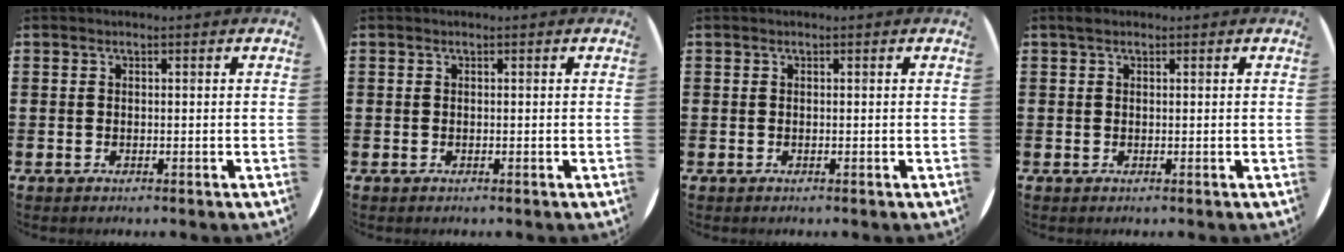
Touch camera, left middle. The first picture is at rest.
{"total": 0.0}
{"total": 0.0}
{"total": 0.7, "force": [0.5, 0.4, 0.3], "torque": [0.002, 0.002, 0.006]}